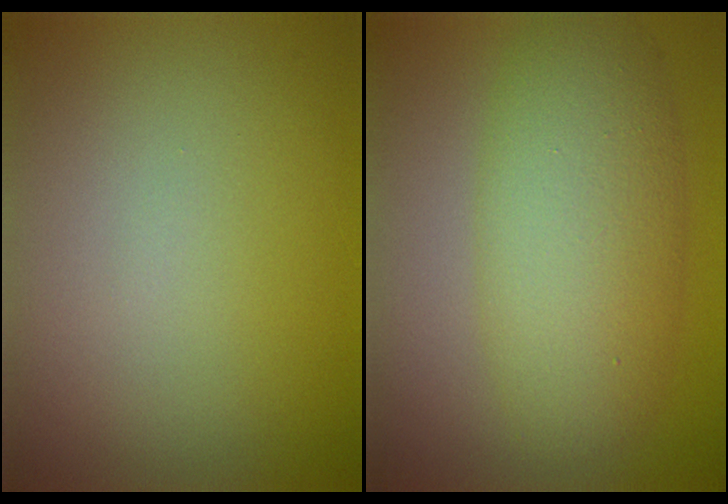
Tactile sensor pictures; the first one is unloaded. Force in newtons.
{"total": 6.6, "press": 6.6, "slide": 0.2}